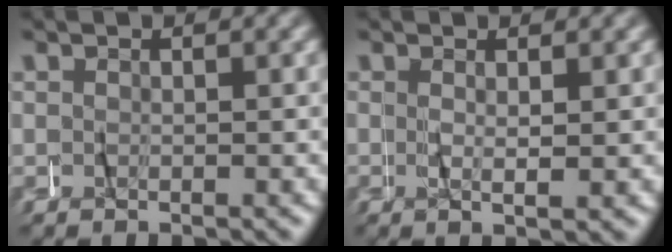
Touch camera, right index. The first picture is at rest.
{"total": 1.0, "force": [0.2, -0.6, 0.7], "torque": [-0.018, -0.001, 0.007]}